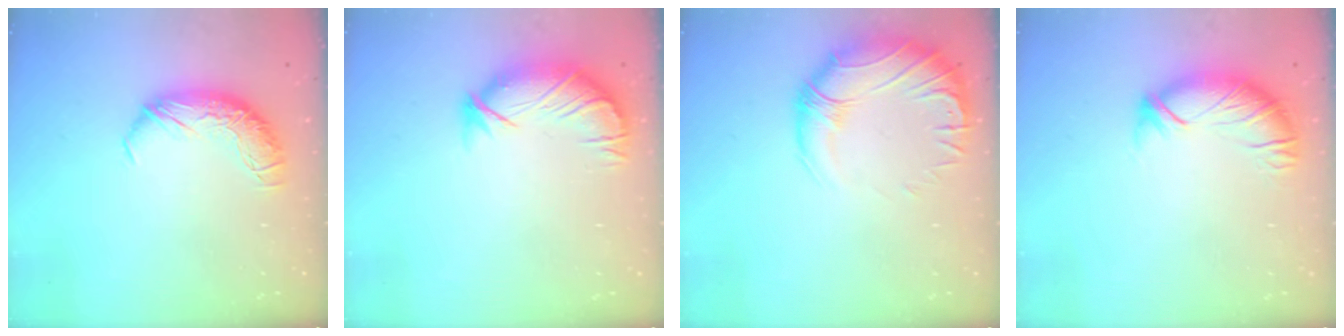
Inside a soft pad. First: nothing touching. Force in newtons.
{"total": 3.9, "press": 3.4, "slide": 1.9}
{"total": 3.4, "press": 0.6, "slide": 3.3}
{"total": 2.4, "press": 1.9, "slide": 1.5}